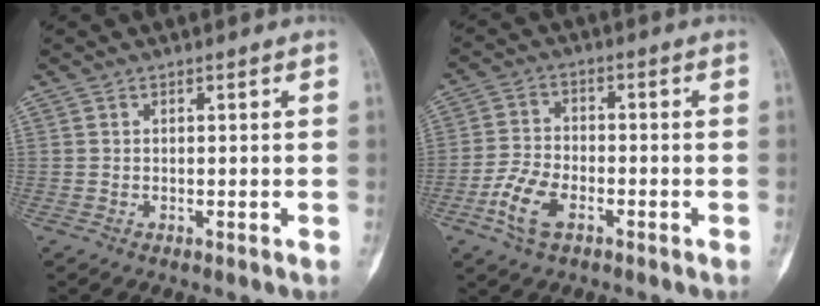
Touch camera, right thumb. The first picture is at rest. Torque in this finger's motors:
{"motor_torque": [-0.16, 0.47, 0.11, 0.26, 0.04]}